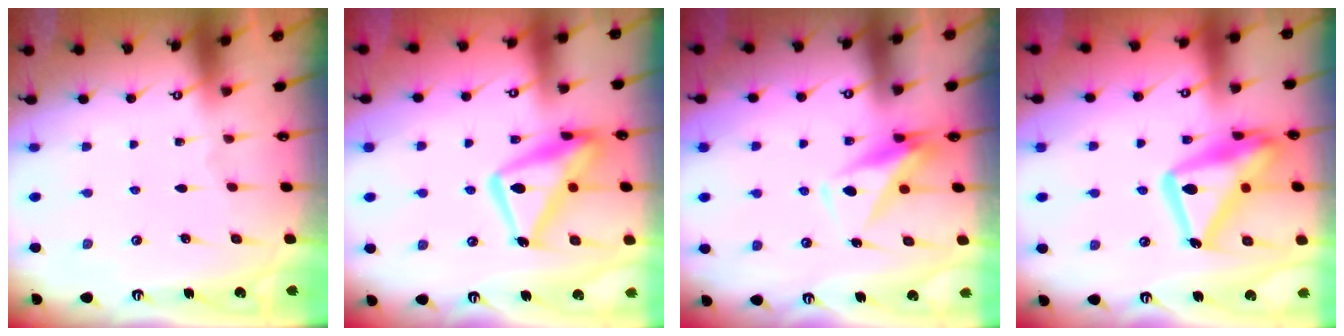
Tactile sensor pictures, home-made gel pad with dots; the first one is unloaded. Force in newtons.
{"total": 16.2, "press": 16.1, "slide": 1.3}
{"total": 9.3, "press": 9.2, "slide": 1.6}
{"total": 20.3, "press": 20.2, "slide": 1.8}